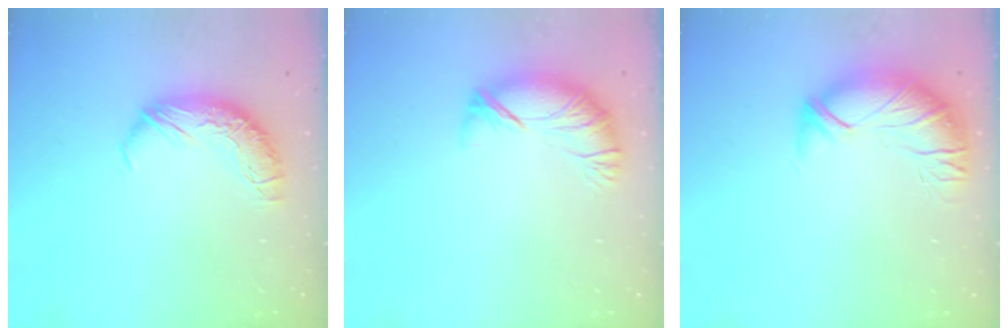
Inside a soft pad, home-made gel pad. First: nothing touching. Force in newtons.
{"total": 3.9, "press": 3.3, "slide": 2.0}
{"total": 2.8, "press": 1.2, "slide": 2.5}